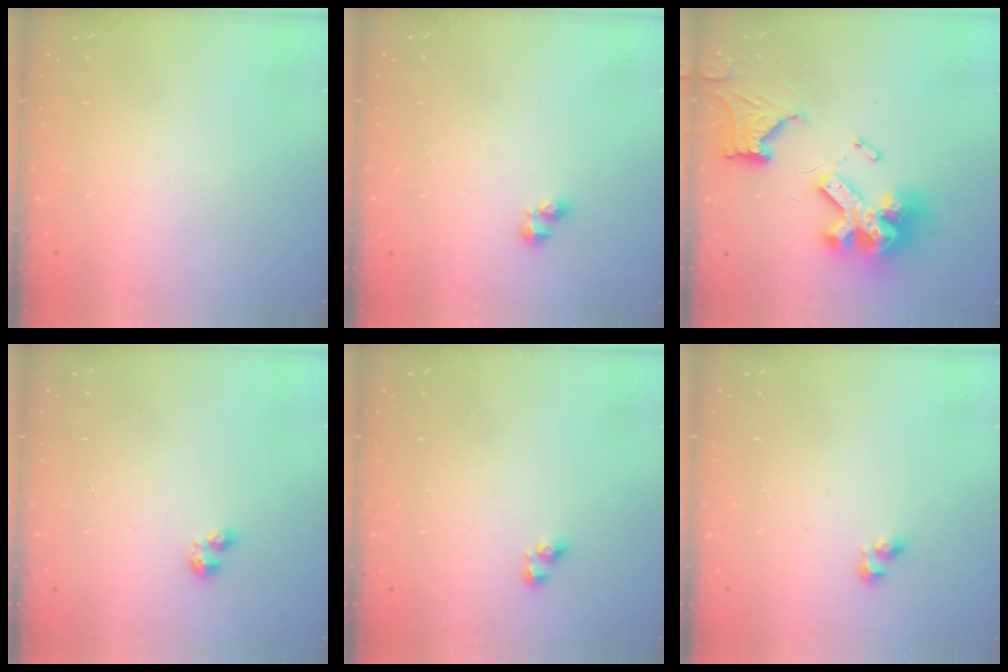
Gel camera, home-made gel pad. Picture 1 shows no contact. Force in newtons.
{"total": 2.7, "press": 2.7, "slide": 0.4}
{"total": 20.1, "press": 20.0, "slide": 2.1}
{"total": 2.8, "press": 2.8, "slide": 0.5}
{"total": 3.8, "press": 3.8, "slide": 0.6}
{"total": 2.5, "press": 2.5, "slide": 0.2}